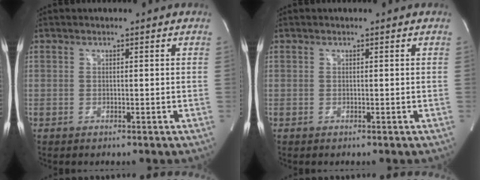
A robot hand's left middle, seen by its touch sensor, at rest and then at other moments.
{"total": 0.0}